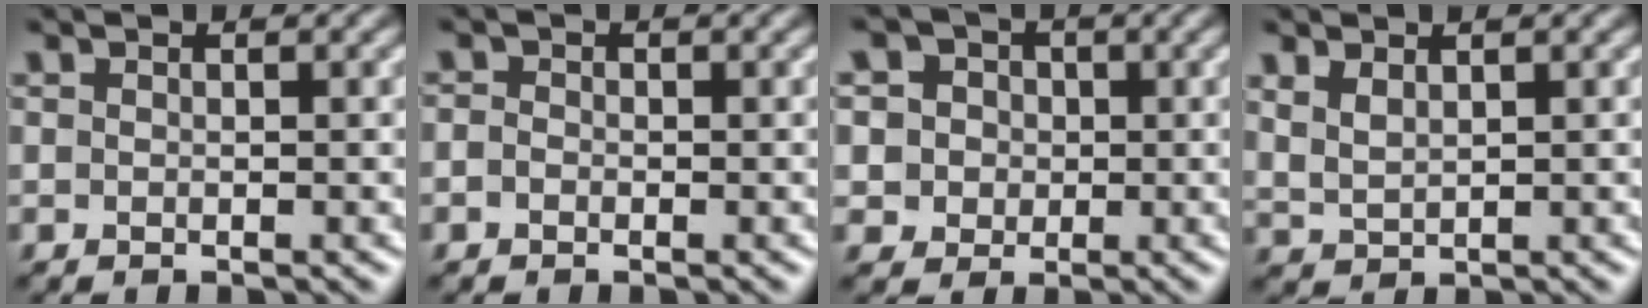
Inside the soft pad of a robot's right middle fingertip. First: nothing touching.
{"total": 1.0, "force": [-0.4, 0.8, 0.5], "torque": [-0.007, 0.002, -0.007]}
{"total": 6.6, "force": [2.8, 5.5, 2.3], "torque": [-0.043, 0.024, 0.029]}
{"total": 1.7, "force": [1.3, 0.8, 0.8], "torque": [-0.024, -0.001, 0.032]}